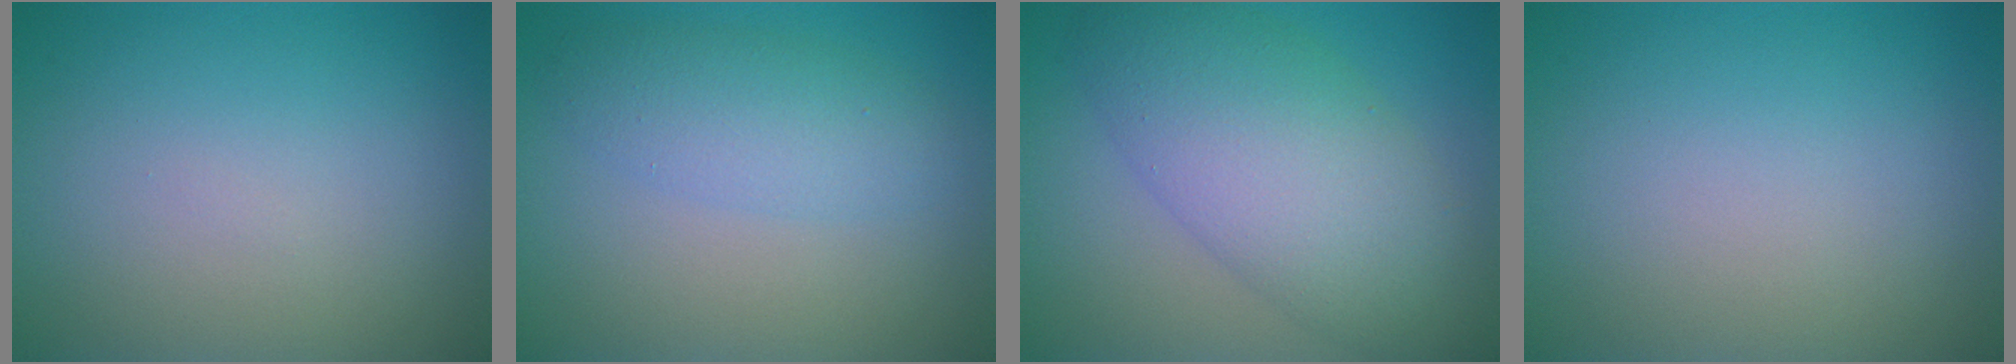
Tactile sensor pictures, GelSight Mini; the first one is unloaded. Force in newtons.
{"total": 3.4, "press": 3.4, "slide": 0.1}
{"total": 8.5, "press": 8.5, "slide": 0.2}
{"total": 0.0}